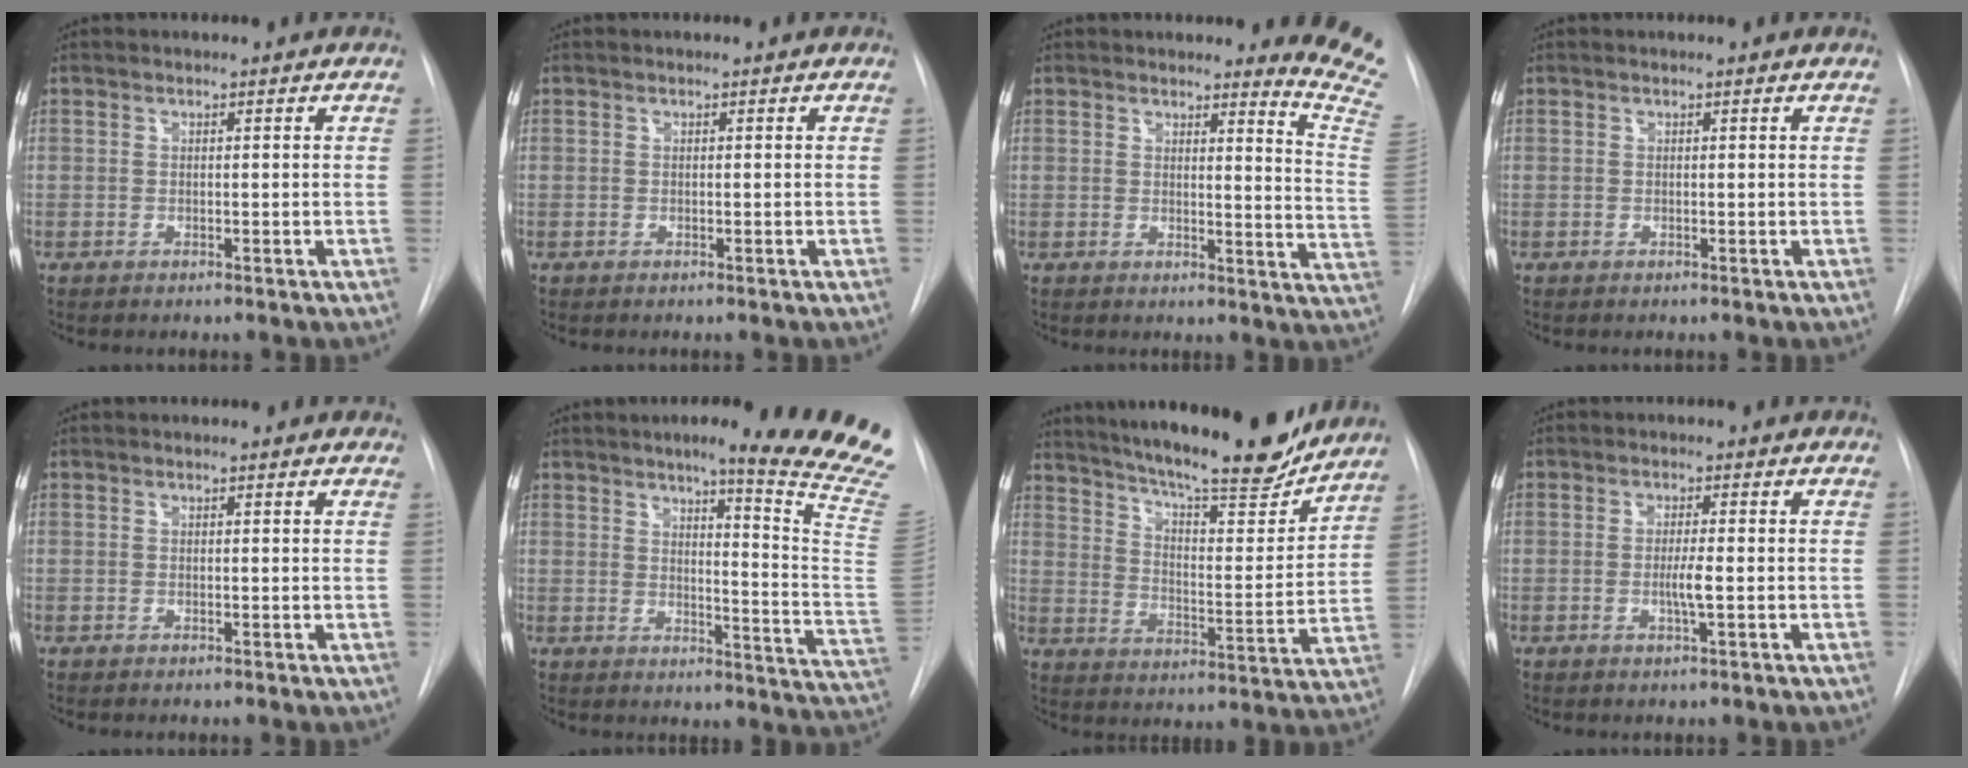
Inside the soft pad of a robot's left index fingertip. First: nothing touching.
{"total": 0.0}
{"total": 9.5, "force": [9.2, -1.0, 2.0], "torque": [-0.009, -0.133, 0.069]}
{"total": 0.0}
{"total": 1.7, "force": [1.4, 0.5, 0.7], "torque": [-0.011, 0.000, 0.004]}
{"total": 20.8, "force": [17.2, -1.8, 11.5], "torque": [-0.129, -0.125, 0.195]}
{"total": 22.2, "force": [19.5, 3.2, 10.2], "torque": [-0.168, -0.035, 0.272]}
{"total": 2.6, "force": [-1.0, -0.2, 2.4], "torque": [-0.045, -0.009, -0.017]}